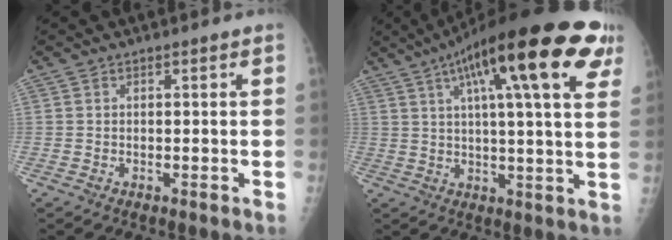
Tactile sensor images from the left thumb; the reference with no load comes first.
{"total": 24.4, "force": [11.5, 5.3, 20.9], "torque": [-0.306, 0.006, 0.160]}